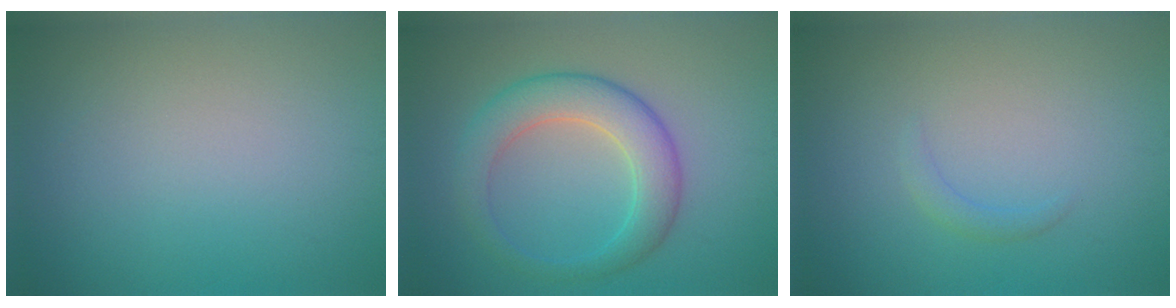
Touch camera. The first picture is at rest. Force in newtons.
{"total": 5.2, "press": 5.2, "slide": 0.2}
{"total": 0.9, "press": 0.9, "slide": 0.0}